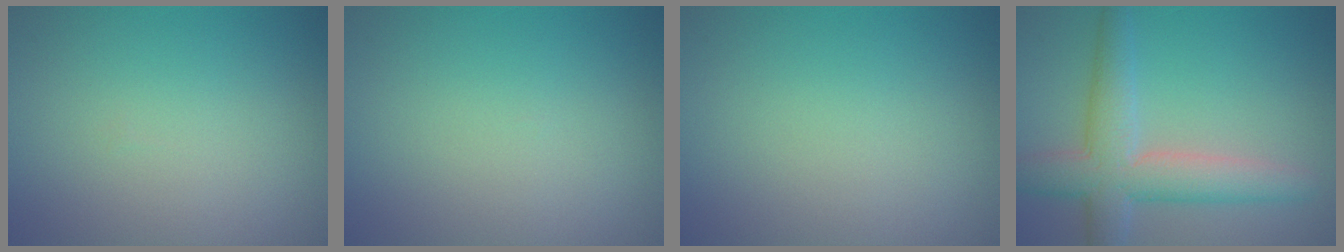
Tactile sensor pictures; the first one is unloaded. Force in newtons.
{"total": 0.0}
{"total": 0.0}
{"total": 5.6, "press": 5.6, "slide": 0.2}